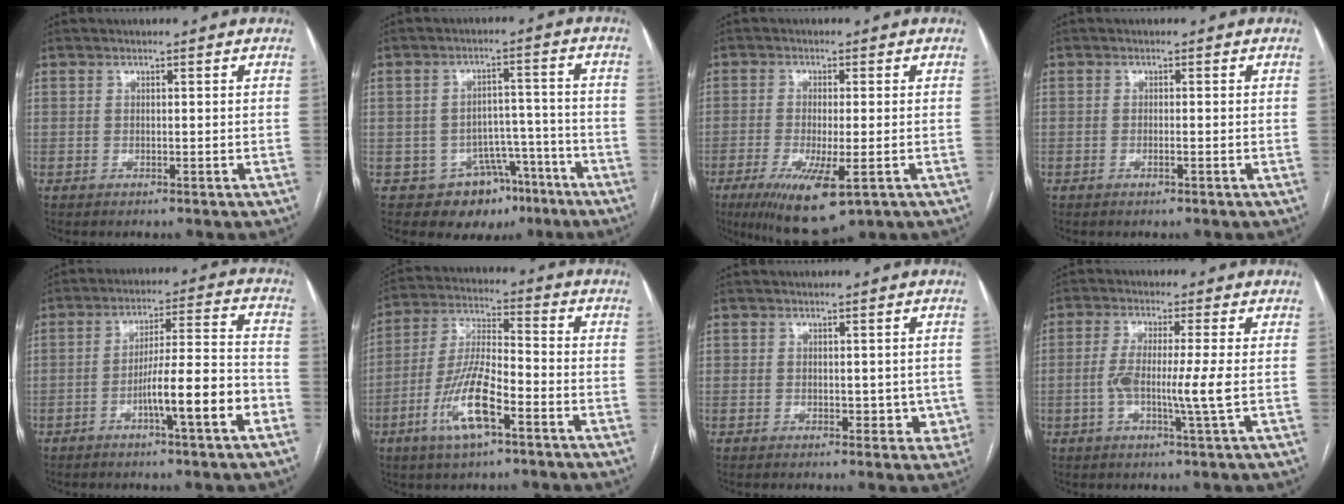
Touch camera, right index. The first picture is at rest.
{"total": 8.2, "force": [-5.1, 6.1, 2.1], "torque": [-0.009, 0.037, -0.064]}
{"total": 10.1, "force": [-4.7, 2.2, 8.7], "torque": [-0.153, -0.029, -0.072]}
{"total": 0.8, "force": [-0.4, 0.1, 0.7], "torque": [-0.016, 0.000, -0.003]}
{"total": 10.0, "force": [-4.2, 0.4, 9.1], "torque": [-0.143, 0.012, -0.062]}
{"total": 12.0, "force": [-5.4, 2.8, 10.4], "torque": [-0.214, -0.003, -0.100]}
{"total": 3.2, "force": [0.0, 2.6, 1.8], "torque": [-0.008, 0.007, 0.007]}
{"total": 6.7, "force": [-0.8, -0.6, 6.6], "torque": [-0.126, -0.007, -0.015]}